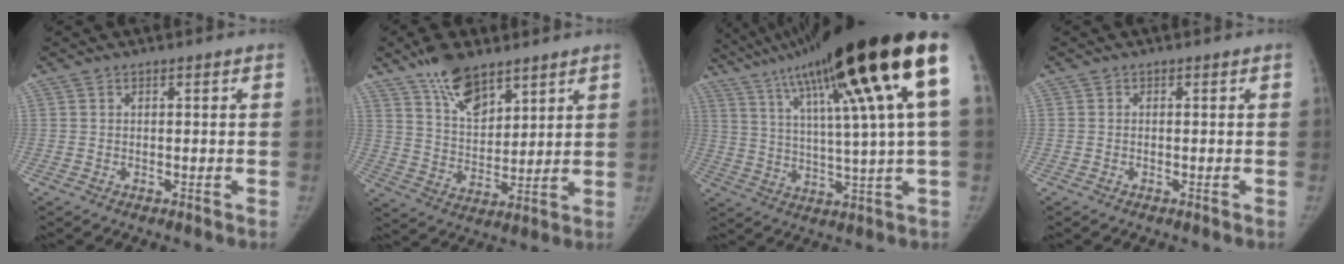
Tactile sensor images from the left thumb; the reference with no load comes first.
{"total": 10.9, "force": [7.9, 5.1, 5.7], "torque": [-0.075, -0.048, 0.150]}
{"total": 27.8, "force": [13.9, 1.8, 24.0], "torque": [-0.363, -0.004, 0.228]}
{"total": 0.0}